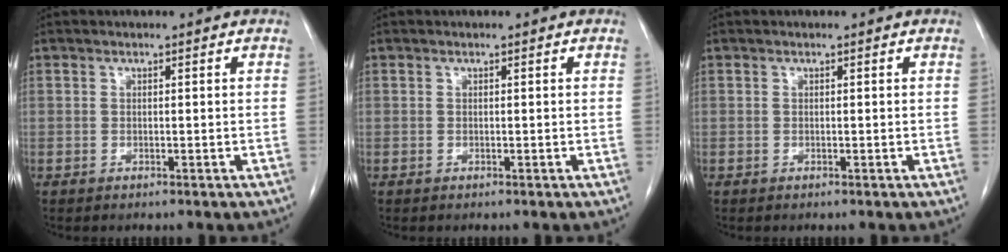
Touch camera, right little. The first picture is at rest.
{"total": 0.0}
{"total": 0.0}